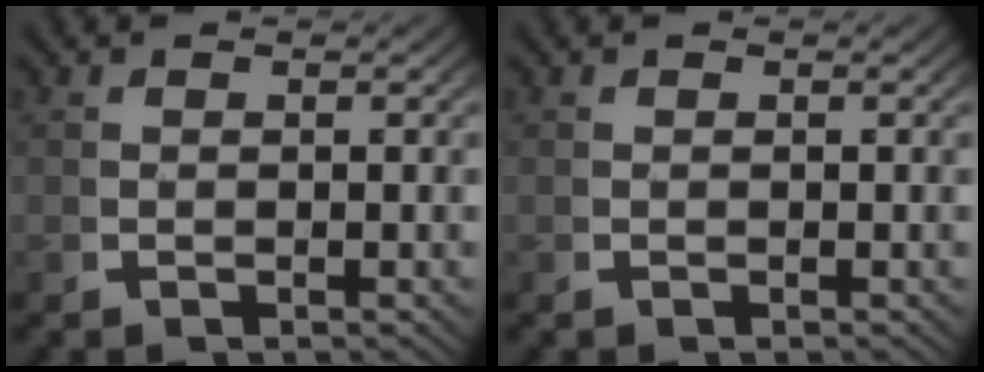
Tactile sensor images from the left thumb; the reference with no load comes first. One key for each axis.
{"total": 0.0}